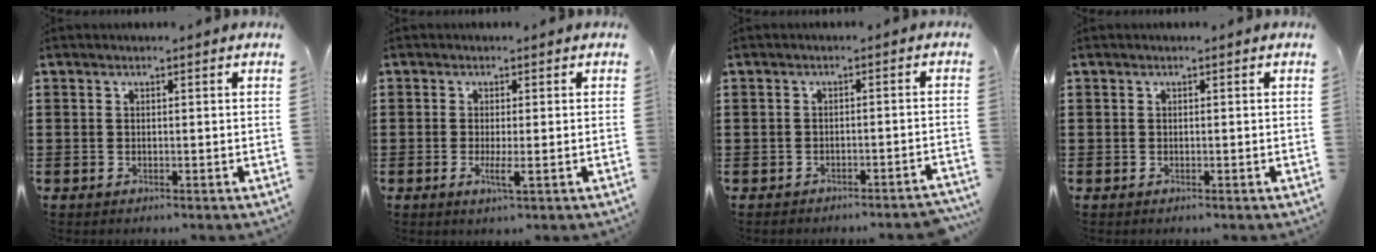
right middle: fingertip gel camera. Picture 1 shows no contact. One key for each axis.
{"total": 2.1, "fx": -0.5, "fy": 0.3, "fz": 2.0, "tx": -0.036, "ty": -0.005, "tz": -0.007}
{"total": 1.7, "fx": -1.7, "fy": 0.1, "fz": -0.1, "tx": -0.006, "ty": 0.004, "tz": -0.037}
{"total": 0.0}